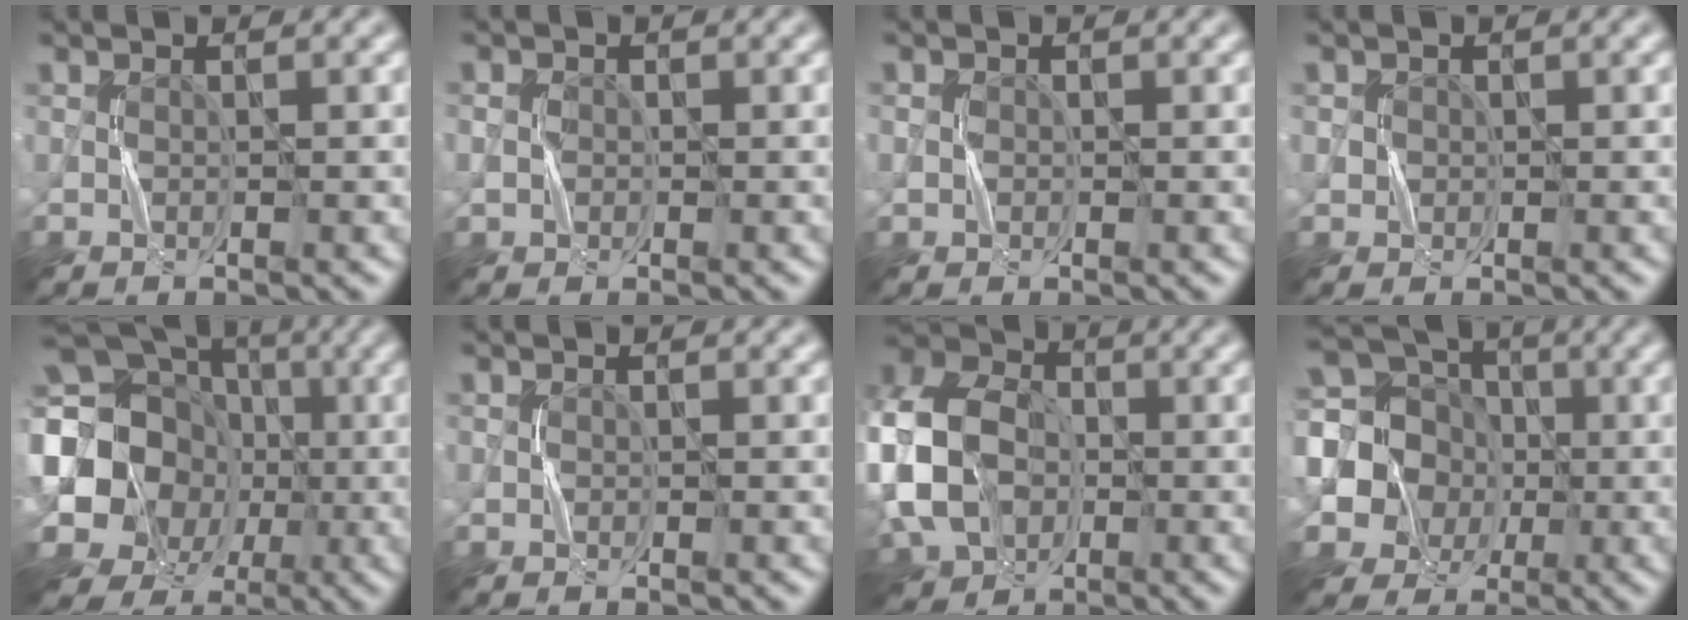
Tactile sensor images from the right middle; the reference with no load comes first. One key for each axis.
{"total": 1.1, "fx": -0.1, "fy": 1.1, "fz": 0.4, "tx": -0.005, "ty": -0.001, "tz": -0.002}
{"total": 0.7, "fx": 0.0, "fy": 0.7, "fz": 0.2, "tx": -0.002, "ty": 0.000, "tz": -0.003}
{"total": 0.8, "fx": 0.0, "fy": 0.8, "fz": 0.0, "tx": 0.006, "ty": -0.002, "tz": 0.000}
{"total": 19.5, "fx": -0.8, "fy": 17.7, "fz": 8.1, "tx": -0.186, "ty": 0.011, "tz": -0.053}
{"total": 0.0}
{"total": 13.2, "fx": -1.7, "fy": 9.8, "fz": 8.7, "tx": -0.209, "ty": -0.004, "tz": -0.046}
{"total": 14.5, "fx": -0.2, "fy": 13.5, "fz": 5.2, "tx": -0.170, "ty": 0.023, "tz": -0.039}